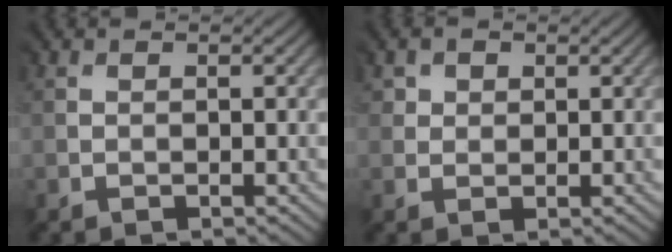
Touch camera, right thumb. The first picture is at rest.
{"total": 2.8, "force": [1.8, 2.0, 0.0], "torque": [0.001, -0.001, 0.027]}